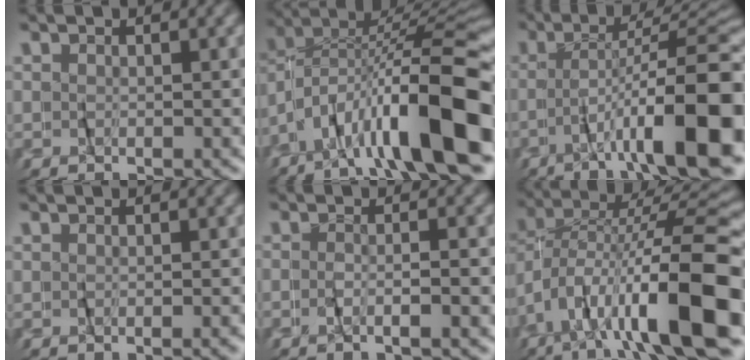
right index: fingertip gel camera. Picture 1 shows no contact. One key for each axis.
{"total": 13.8, "fx": -5.0, "fy": 6.7, "fz": 11.0, "tx": -0.177, "ty": -0.015, "tz": -0.072}
{"total": 12.6, "fx": -4.9, "fy": 3.4, "fz": 11.2, "tx": -0.146, "ty": -0.010, "tz": -0.068}
{"total": 0.7, "fx": -0.6, "fy": -0.3, "fz": 0.3, "tx": -0.005, "ty": 0.002, "tz": -0.010}
{"total": 1.8, "fx": -1.7, "fy": 0.1, "fz": 0.6, "tx": -0.021, "ty": 0.001, "tz": -0.036}
{"total": 15.3, "fx": -6.7, "fy": 7.3, "fz": 11.7, "tx": -0.191, "ty": -0.020, "tz": -0.095}